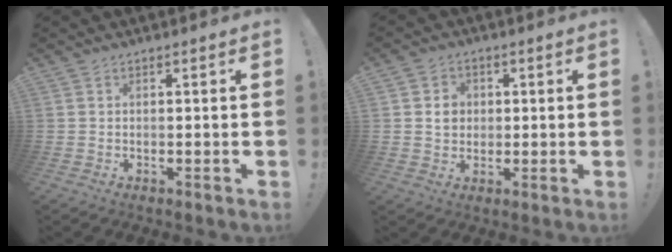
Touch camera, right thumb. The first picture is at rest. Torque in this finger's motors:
{"motor_torque": [-0.15, 0.29, -0.05, 0.12, 0.01]}